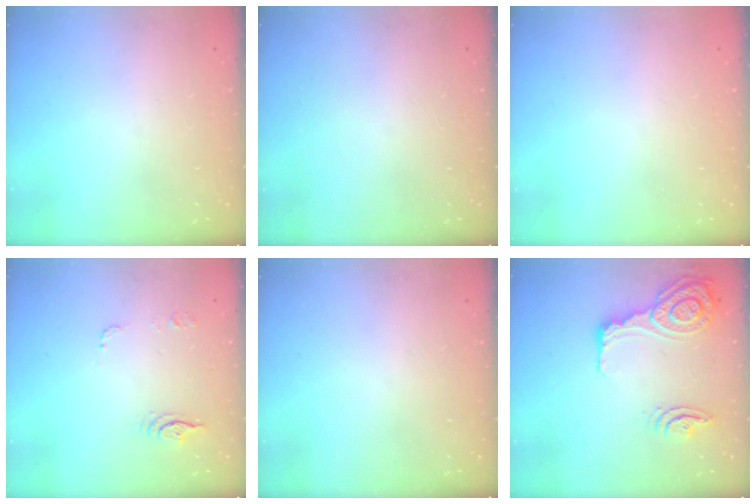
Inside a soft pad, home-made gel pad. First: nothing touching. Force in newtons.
{"total": 0.0}
{"total": 0.0}
{"total": 6.0, "press": 6.0, "slide": 0.4}
{"total": 0.0}
{"total": 18.9, "press": 18.6, "slide": 3.2}